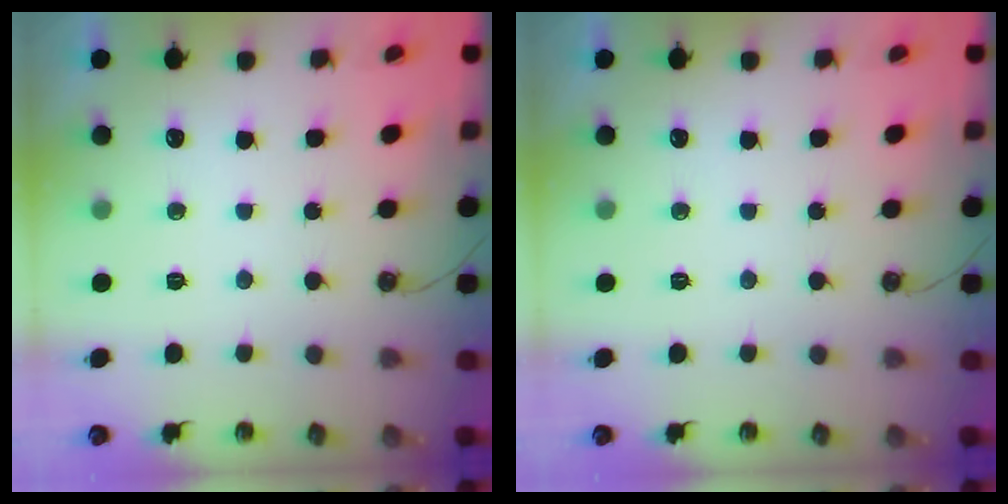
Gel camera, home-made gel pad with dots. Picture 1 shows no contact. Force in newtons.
{"total": 0.0}